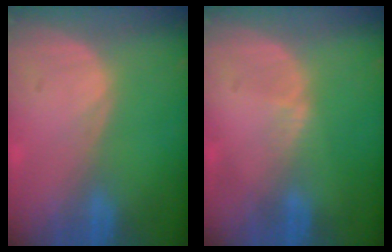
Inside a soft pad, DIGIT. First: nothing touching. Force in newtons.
{"total": 0.8, "press": 0.8, "slide": 0.2}